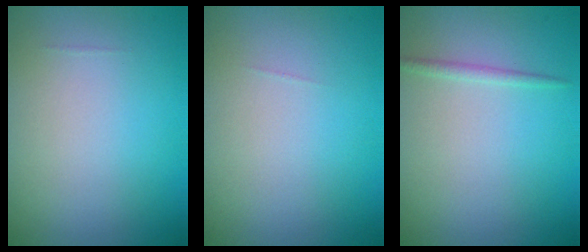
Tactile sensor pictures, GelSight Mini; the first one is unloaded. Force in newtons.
{"total": 0.0}
{"total": 0.8, "press": 0.8, "slide": 0.1}